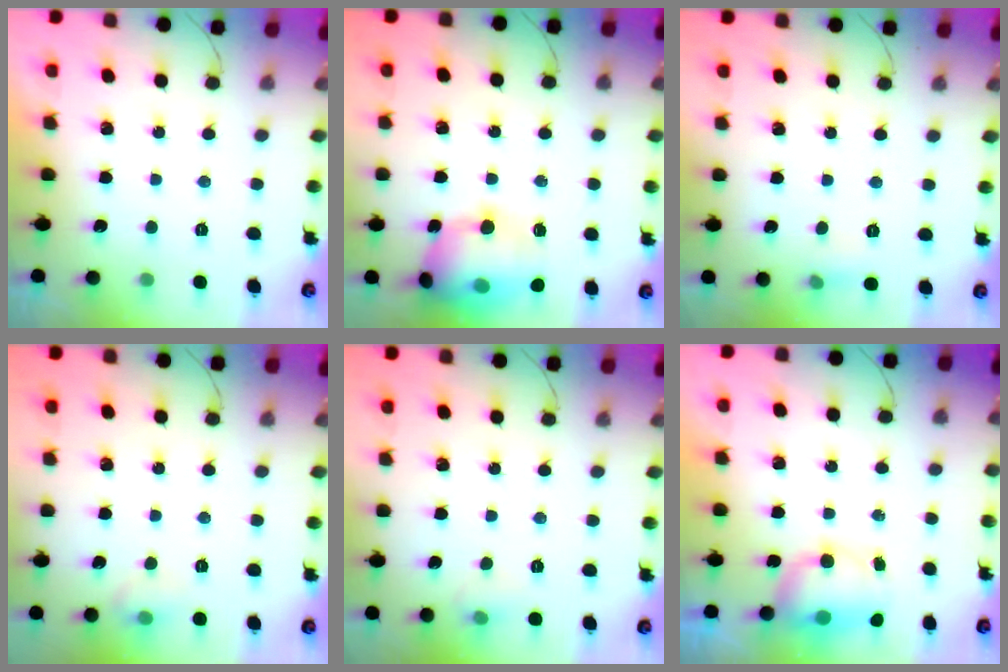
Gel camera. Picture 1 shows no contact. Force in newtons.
{"total": 16.5, "press": 16.2, "slide": 3.3}
{"total": 5.2, "press": 4.9, "slide": 1.7}
{"total": 5.7, "press": 5.6, "slide": 1.2}
{"total": 5.2, "press": 4.9, "slide": 1.5}
{"total": 7.2, "press": 7.1, "slide": 1.3}